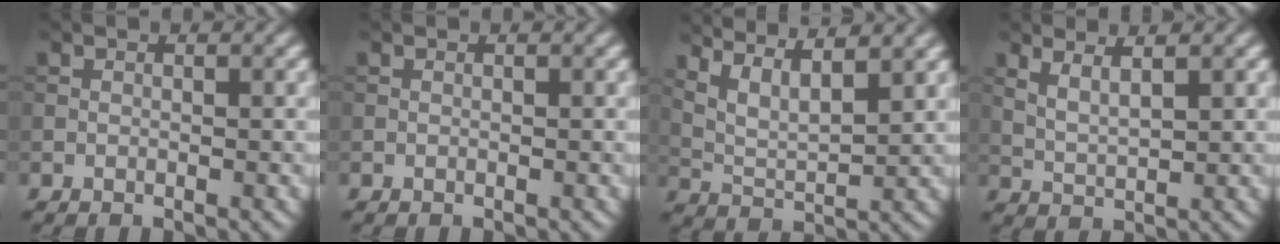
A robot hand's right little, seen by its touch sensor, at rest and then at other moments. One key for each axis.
{"total": 0.0}
{"total": 6.2, "fx": 4.7, "fy": 1.7, "fz": 3.6, "tx": -0.067, "ty": 0.014, "tz": 0.072}
{"total": 2.3, "fx": 1.6, "fy": 0.5, "fz": 1.7, "tx": -0.035, "ty": -0.003, "tz": 0.032}